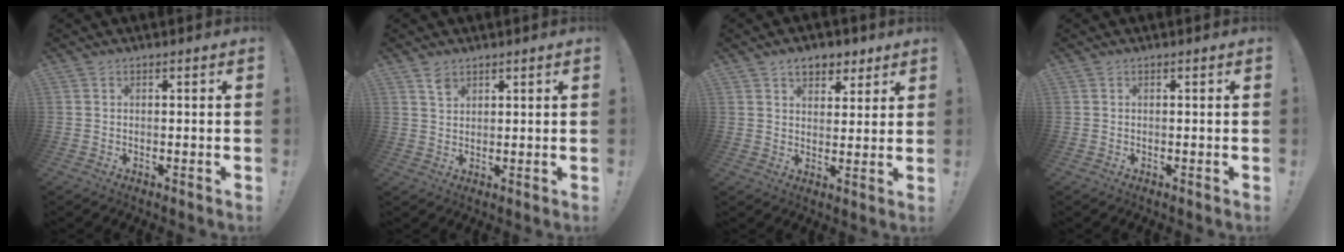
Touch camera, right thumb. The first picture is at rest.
{"total": 3.0, "force": [2.2, 1.7, 1.2], "torque": [-0.006, -0.015, 0.038]}
{"total": 7.3, "force": [4.5, 4.8, 3.1], "torque": [-0.033, -0.019, 0.082]}
{"total": 0.0}